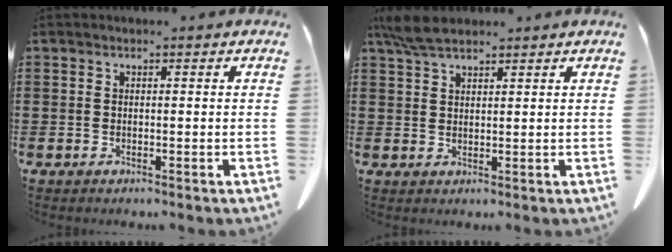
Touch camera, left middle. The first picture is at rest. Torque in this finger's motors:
{"motor_torque": [0.58, 0.31, 0.07, 0.09]}